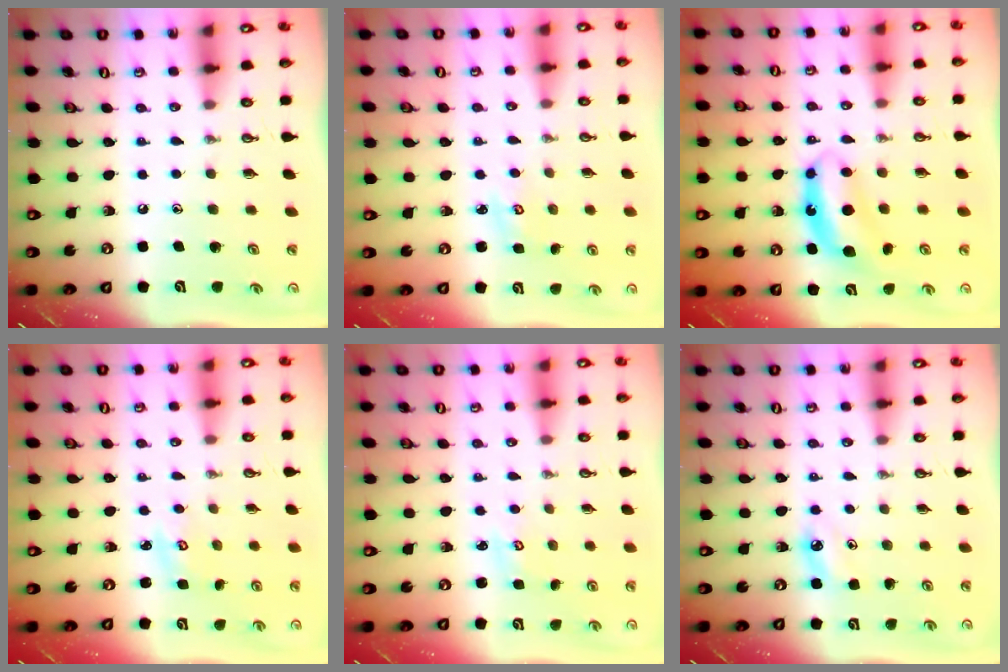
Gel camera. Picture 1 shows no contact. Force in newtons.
{"total": 2.1, "press": 2.1, "slide": 0.2}
{"total": 7.7, "press": 7.7, "slide": 0.3}
{"total": 2.7, "press": 2.7, "slide": 0.3}
{"total": 1.8, "press": 1.8, "slide": 0.2}
{"total": 5.1, "press": 5.1, "slide": 0.6}